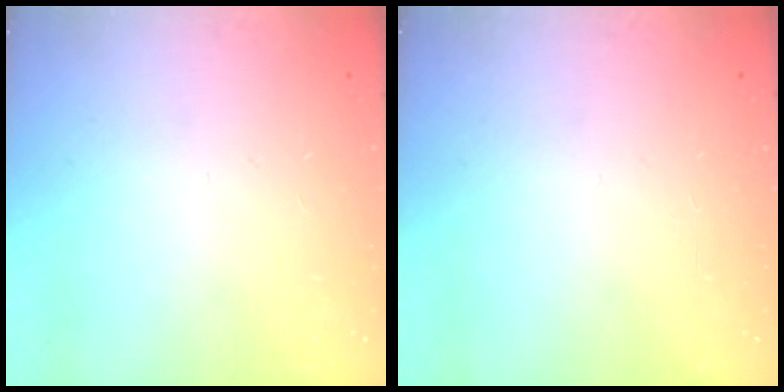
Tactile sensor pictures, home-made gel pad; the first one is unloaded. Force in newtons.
{"total": 0.0}